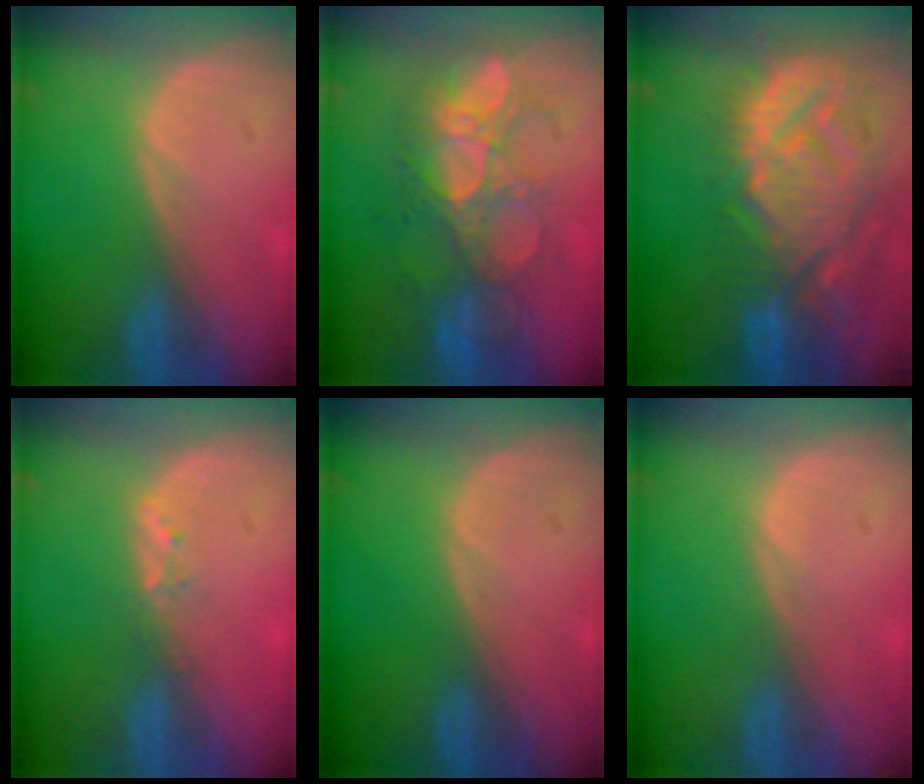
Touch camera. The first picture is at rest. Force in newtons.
{"total": 9.1, "press": 8.9, "slide": 1.9}
{"total": 14.3, "press": 12.3, "slide": 7.4}
{"total": 1.7, "press": 1.5, "slide": 0.9}
{"total": 0.0}
{"total": 0.5, "press": 0.1, "slide": 0.5}